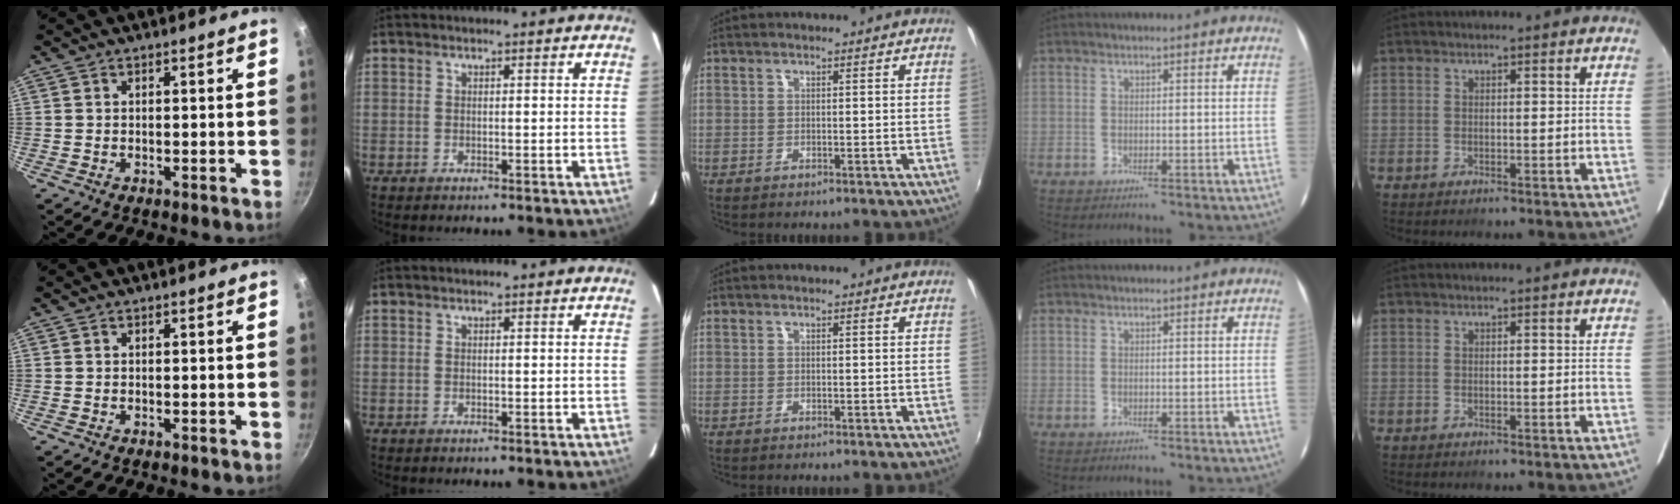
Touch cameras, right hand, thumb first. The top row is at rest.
{}